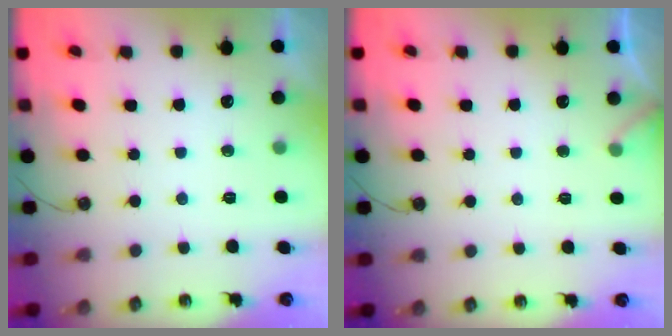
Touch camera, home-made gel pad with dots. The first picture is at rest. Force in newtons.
{"total": 4.5, "press": 4.5, "slide": 0.3}